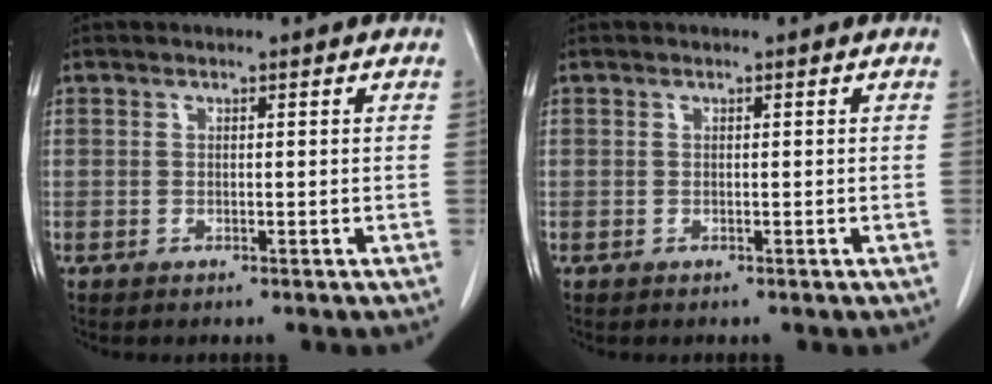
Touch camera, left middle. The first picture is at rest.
{"total": 0.0}